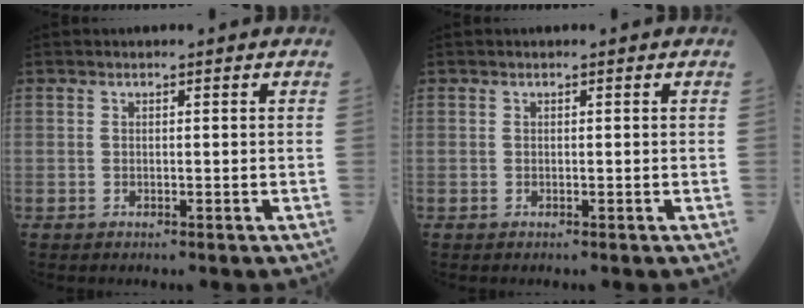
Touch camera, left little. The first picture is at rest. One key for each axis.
{"total": 0.0}